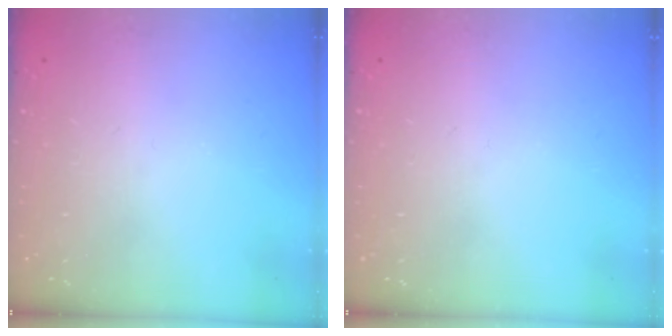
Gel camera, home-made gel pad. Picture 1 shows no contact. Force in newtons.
{"total": 0.0}